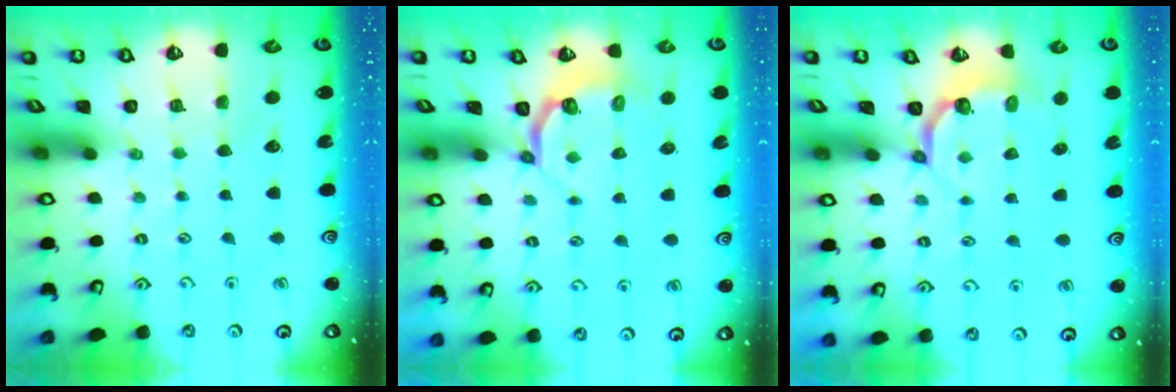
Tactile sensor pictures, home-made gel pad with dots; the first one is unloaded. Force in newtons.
{"total": 4.0, "press": 3.2, "slide": 2.4}
{"total": 4.8, "press": 3.7, "slide": 3.0}